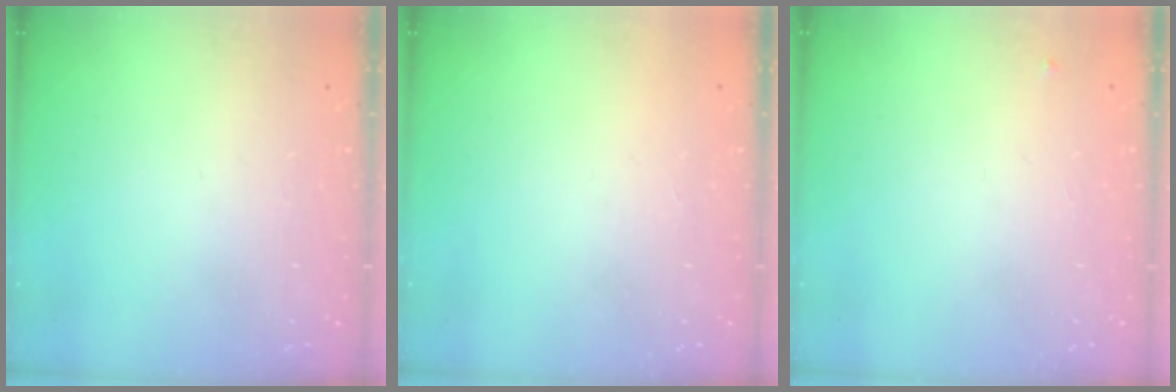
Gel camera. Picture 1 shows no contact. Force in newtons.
{"total": 1.6, "press": 1.6, "slide": 0.1}
{"total": 3.8, "press": 3.7, "slide": 0.6}